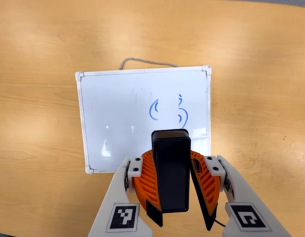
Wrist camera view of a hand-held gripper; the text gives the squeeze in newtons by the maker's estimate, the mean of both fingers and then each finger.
{"total": 9.2, "left": 9.6, "right": 8.9}